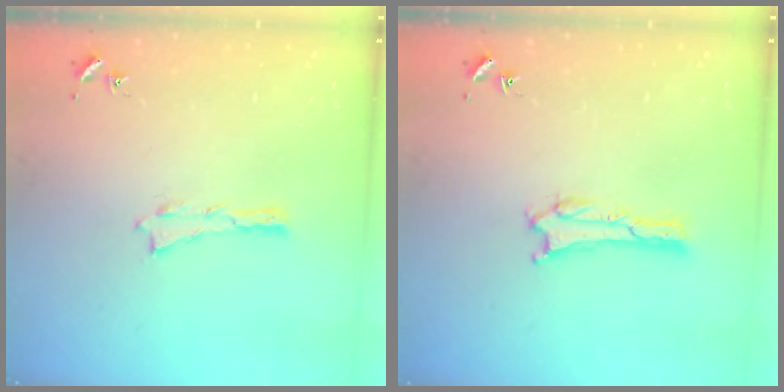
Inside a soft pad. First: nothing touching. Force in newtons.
{"total": 1.3, "press": 1.3, "slide": 0.4}